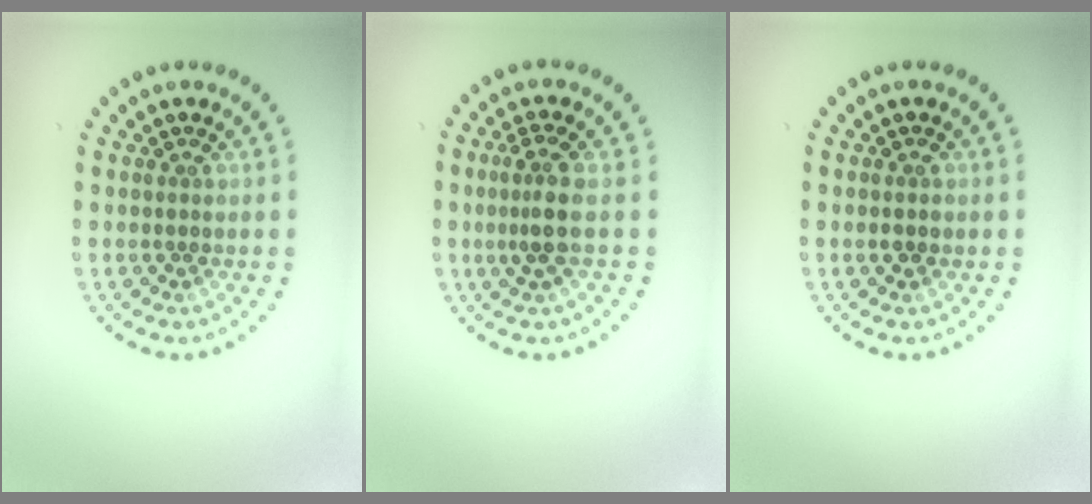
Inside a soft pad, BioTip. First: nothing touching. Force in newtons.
{"total": 2.5, "press": 2.0, "slide": 1.5}
{"total": 1.2, "press": 1.2, "slide": 0.0}